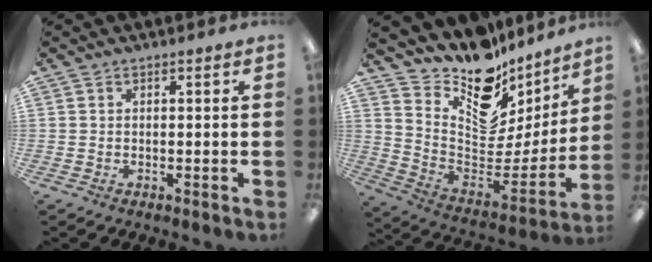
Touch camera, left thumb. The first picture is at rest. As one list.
[{"total": 15.9, "force": [13.3, 6.9, 5.4], "torque": [-0.082, -0.138, 0.228]}]